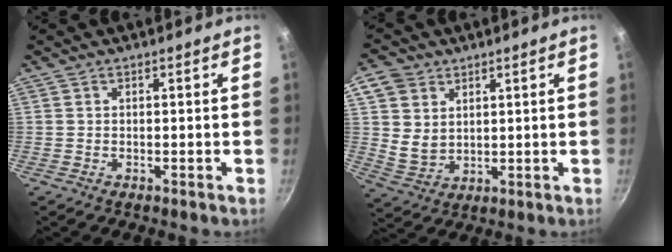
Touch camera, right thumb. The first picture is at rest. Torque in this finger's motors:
{"motor_torque": [-0.76, 1.00, 0.05, -0.05, 0.21]}